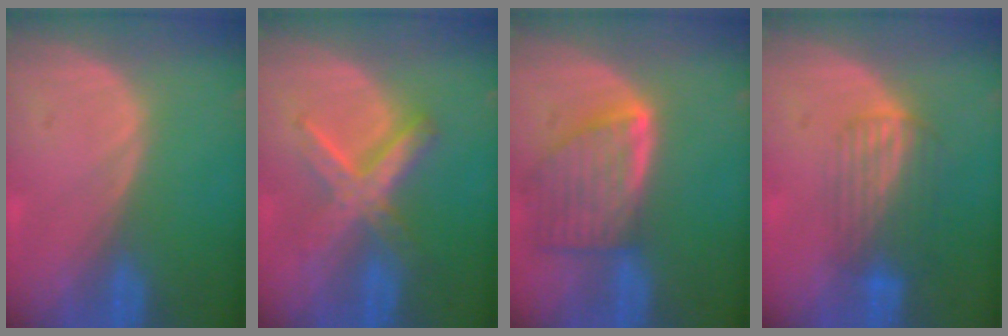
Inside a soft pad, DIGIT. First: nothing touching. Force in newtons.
{"total": 6.6, "press": 6.6, "slide": 0.2}
{"total": 8.0, "press": 7.3, "slide": 3.4}
{"total": 6.8, "press": 5.7, "slide": 3.7}